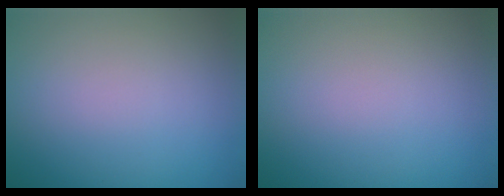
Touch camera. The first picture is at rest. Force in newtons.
{"total": 0.0}